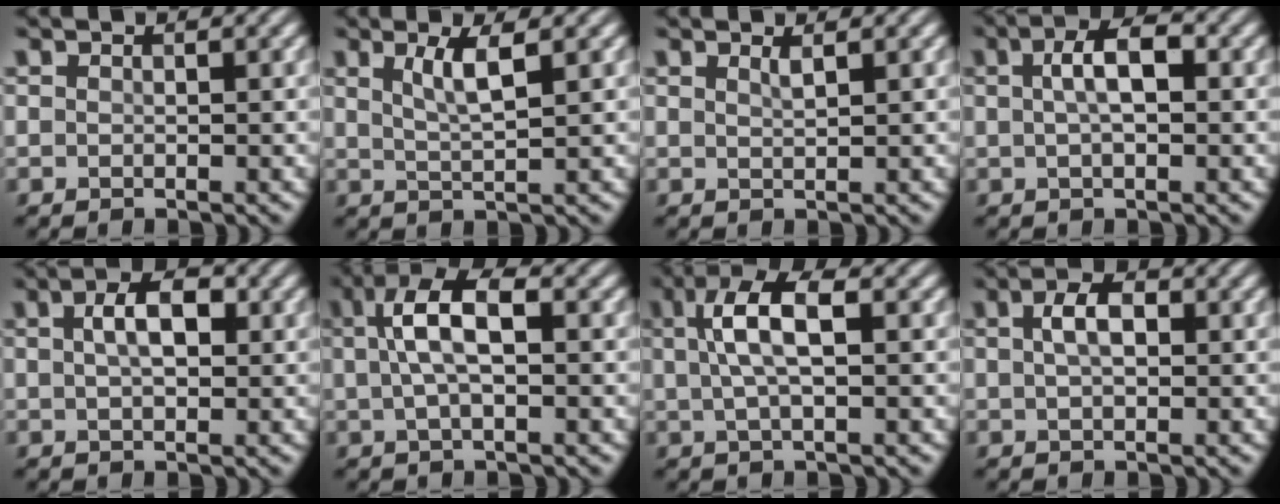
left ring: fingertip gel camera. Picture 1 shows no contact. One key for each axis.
{"total": 2.9, "fx": 1.2, "fy": 0.6, "fz": 2.6, "tx": -0.046, "ty": -0.002, "tz": 0.023}
{"total": 1.0, "fx": 0.7, "fy": 0.2, "fz": 0.7, "tx": -0.006, "ty": 0.000, "tz": 0.010}
{"total": 3.6, "fx": 0.6, "fy": 1.3, "fz": 3.3, "tx": -0.061, "ty": 0.008, "tz": 0.007}
{"total": 3.8, "fx": 0.9, "fy": 1.9, "fz": 3.1, "tx": -0.056, "ty": 0.008, "tz": 0.011}
{"total": 5.3, "fx": 0.9, "fy": 2.0, "fz": 4.8, "tx": -0.093, "ty": 0.014, "tz": 0.012}
{"total": 4.9, "fx": 1.1, "fy": 1.6, "fz": 4.5, "tx": -0.085, "ty": 0.013, "tz": 0.018}
{"total": 2.8, "fx": 0.6, "fy": 1.5, "fz": 2.3, "tx": -0.044, "ty": 0.005, "tz": 0.007}